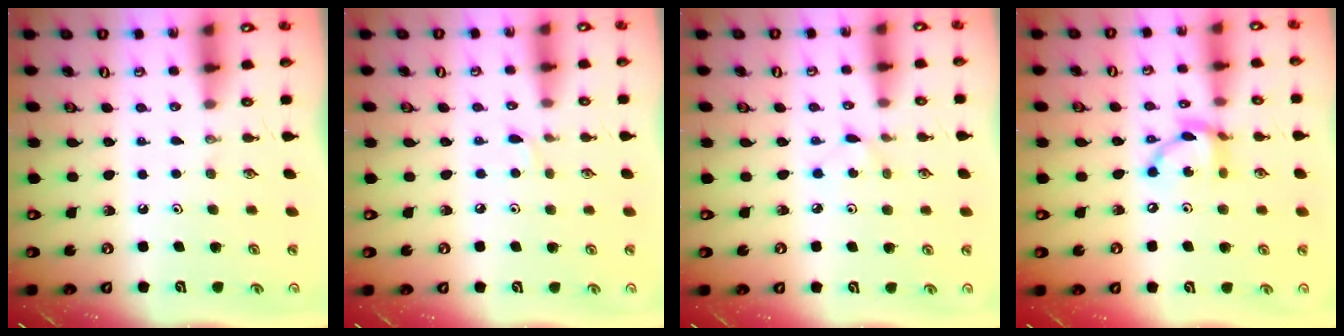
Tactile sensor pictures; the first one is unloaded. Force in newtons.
{"total": 2.8, "press": 2.7, "slide": 0.4}
{"total": 2.5, "press": 2.5, "slide": 0.3}
{"total": 10.9, "press": 10.9, "slide": 0.7}